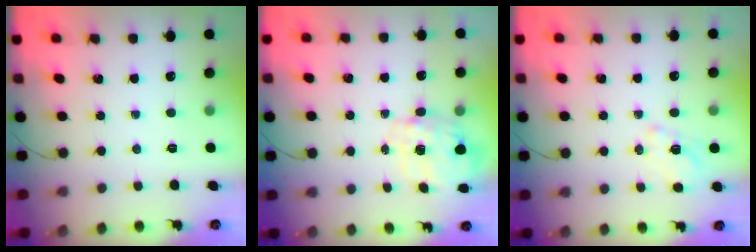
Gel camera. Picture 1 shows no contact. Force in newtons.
{"total": 2.7, "press": 2.6, "slide": 0.8}
{"total": 1.5, "press": 0.9, "slide": 1.1}